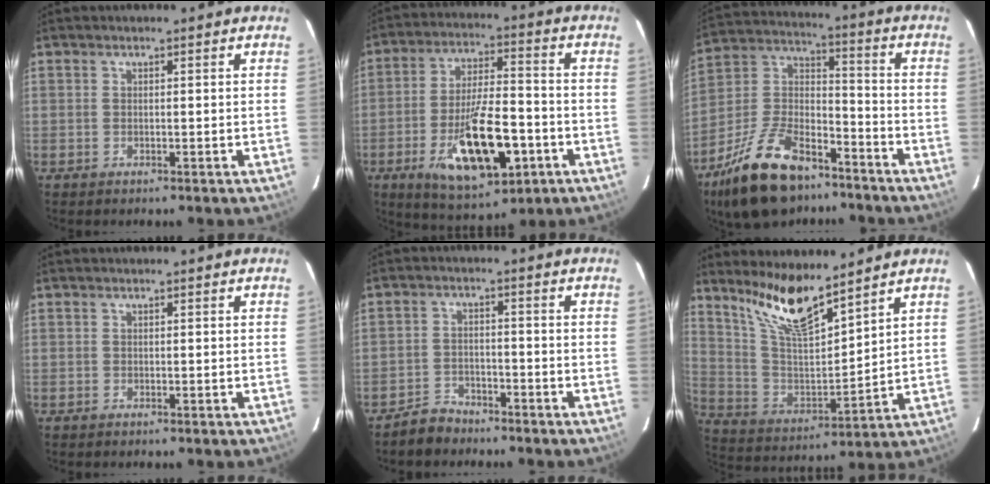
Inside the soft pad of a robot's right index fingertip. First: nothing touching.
{"total": 17.7, "force": [-6.7, 6.7, 15.0], "torque": [-0.284, -0.012, -0.097]}
{"total": 20.5, "force": [-13.4, 10.0, 11.9], "torque": [-0.242, 0.016, -0.229]}
{"total": 0.0}
{"total": 4.5, "force": [-3.8, 2.3, 0.2], "torque": [-0.018, 0.013, -0.069]}
{"total": 13.3, "force": [10.6, 2.4, 7.8], "torque": [-0.149, -0.011, 0.211]}